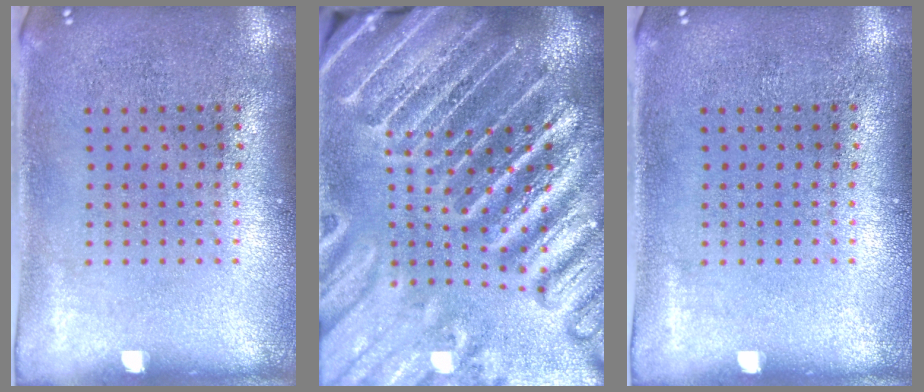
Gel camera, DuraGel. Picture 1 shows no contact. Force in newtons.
{"total": 5.7, "press": 4.9, "slide": 2.8}
{"total": 0.0}